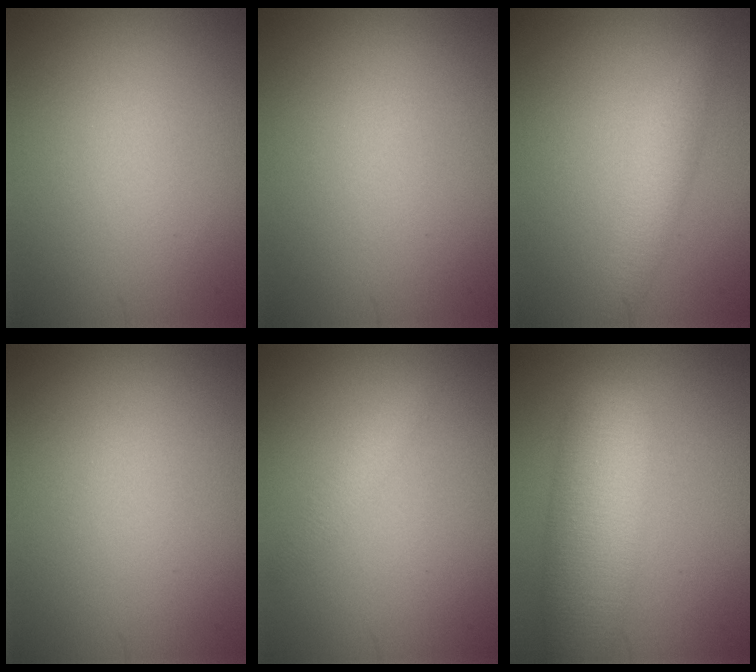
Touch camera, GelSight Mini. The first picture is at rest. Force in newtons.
{"total": 0.0}
{"total": 2.5, "press": 2.5, "slide": 0.1}
{"total": 0.0}
{"total": 1.3, "press": 1.3, "slide": 0.1}
{"total": 8.1, "press": 8.1, "slide": 0.6}